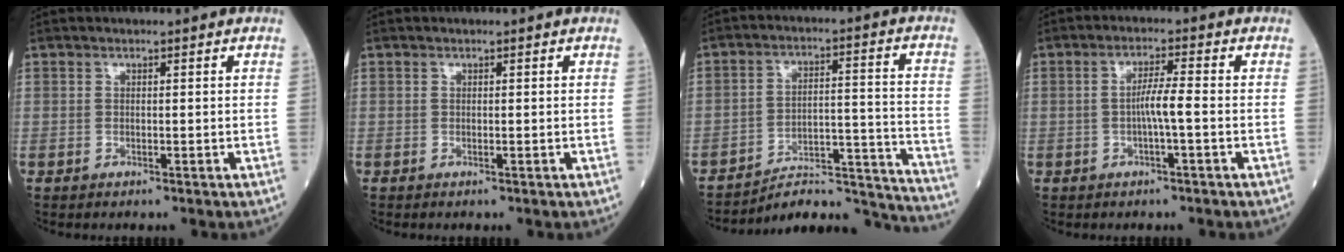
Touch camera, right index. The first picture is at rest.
{"total": 0.0}
{"total": 16.3, "force": [-16.2, 0.1, 2.0], "torque": [-0.010, 0.047, -0.232]}
{"total": 3.7, "force": [-0.7, -0.3, 3.6], "torque": [-0.066, 0.003, -0.013]}